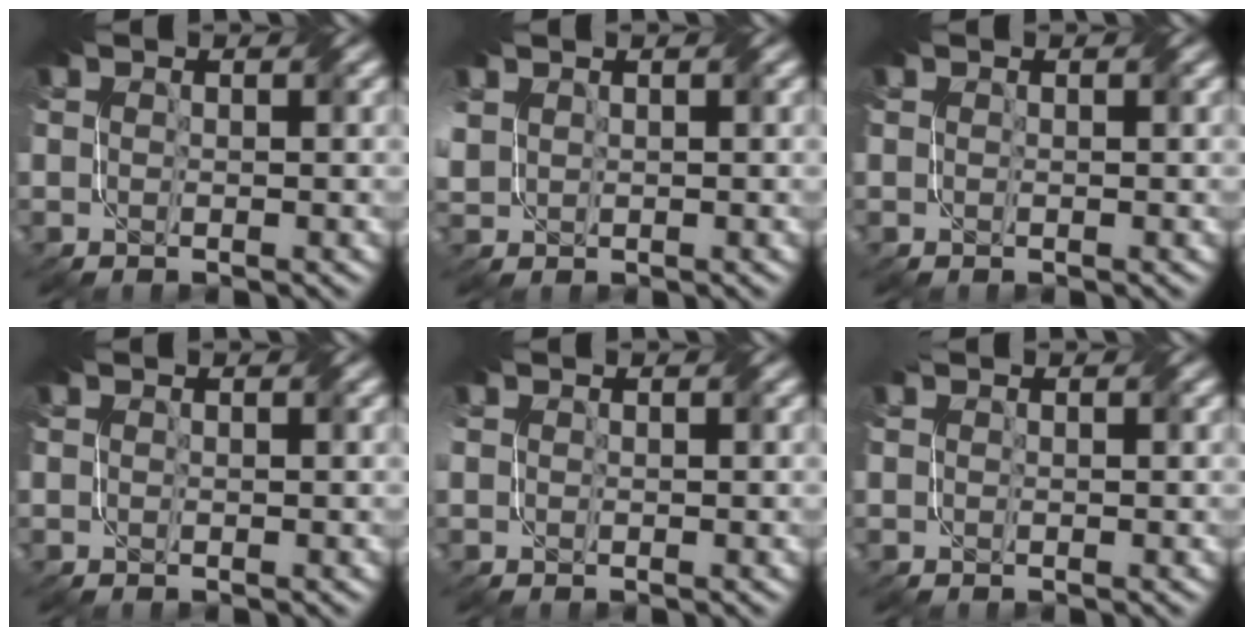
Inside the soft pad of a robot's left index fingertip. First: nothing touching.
{"total": 0.7, "force": [0.7, 0.2, 0.2], "torque": [-0.017, 0.006, 0.014]}
{"total": 0.0}
{"total": 0.0}
{"total": 0.8, "force": [0.2, 0.5, 0.5], "torque": [-0.010, 0.005, 0.005]}
{"total": 0.0}